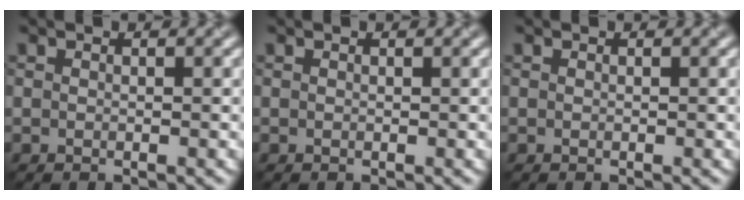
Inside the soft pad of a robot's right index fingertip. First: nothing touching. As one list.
[{"total": 0.0}, {"total": 0.0}]